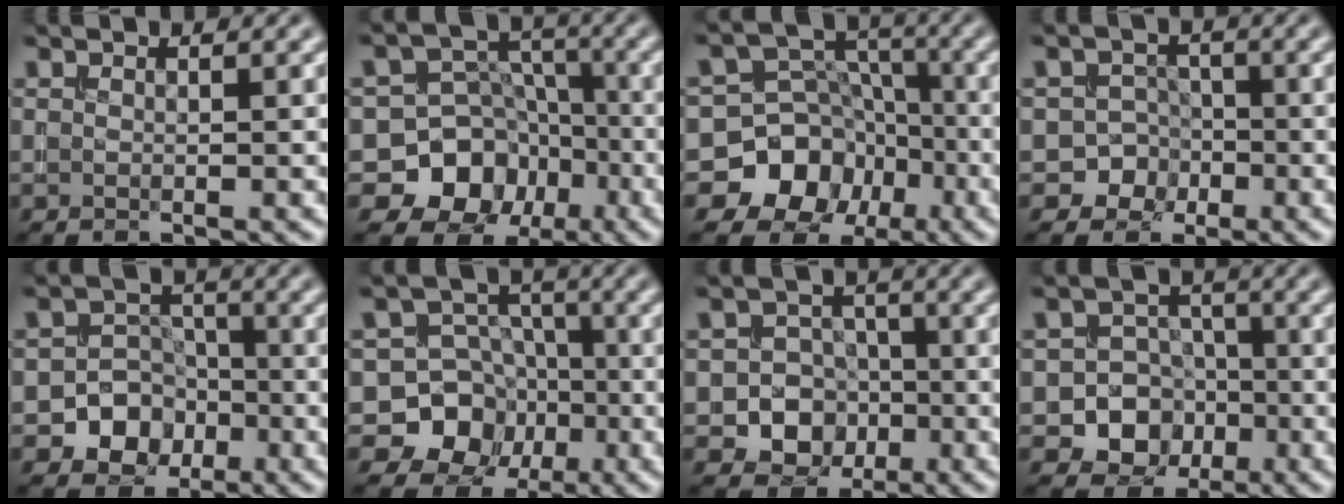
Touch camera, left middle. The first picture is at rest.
{"total": 9.7, "force": [-4.3, 8.4, 2.2], "torque": [-0.026, 0.002, -0.100]}
{"total": 10.8, "force": [-4.9, 9.5, 1.8], "torque": [-0.029, 0.002, -0.108]}
{"total": 3.6, "force": [-1.8, 3.2, 0.1], "torque": [0.039, 0.006, -0.036]}
{"total": 5.5, "force": [-2.2, 4.8, 1.4], "torque": [0.007, 0.004, -0.059]}
{"total": 9.3, "force": [-2.9, 8.5, 2.1], "torque": [-0.027, 0.011, -0.079]}
{"total": 6.5, "force": [-2.1, 5.9, 2.0], "torque": [-0.007, -0.001, -0.054]}
{"total": 7.5, "force": [-2.5, 6.7, 2.0], "torque": [-0.009, -0.002, -0.061]}